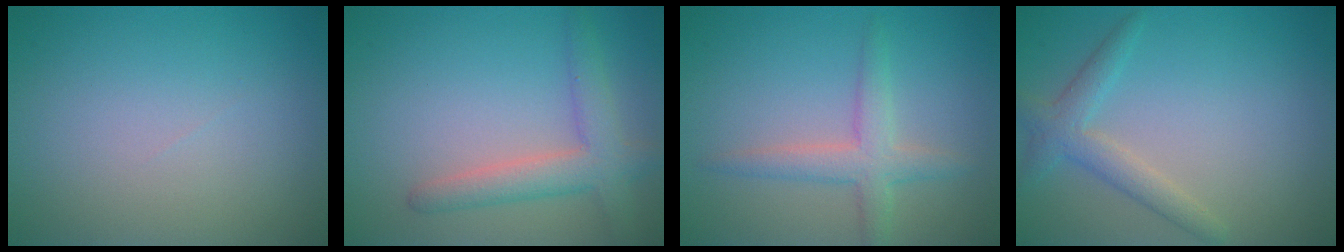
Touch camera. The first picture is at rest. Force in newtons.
{"total": 3.8, "press": 3.8, "slide": 0.2}
{"total": 3.0, "press": 3.0, "slide": 0.1}
{"total": 2.6, "press": 2.6, "slide": 0.1}